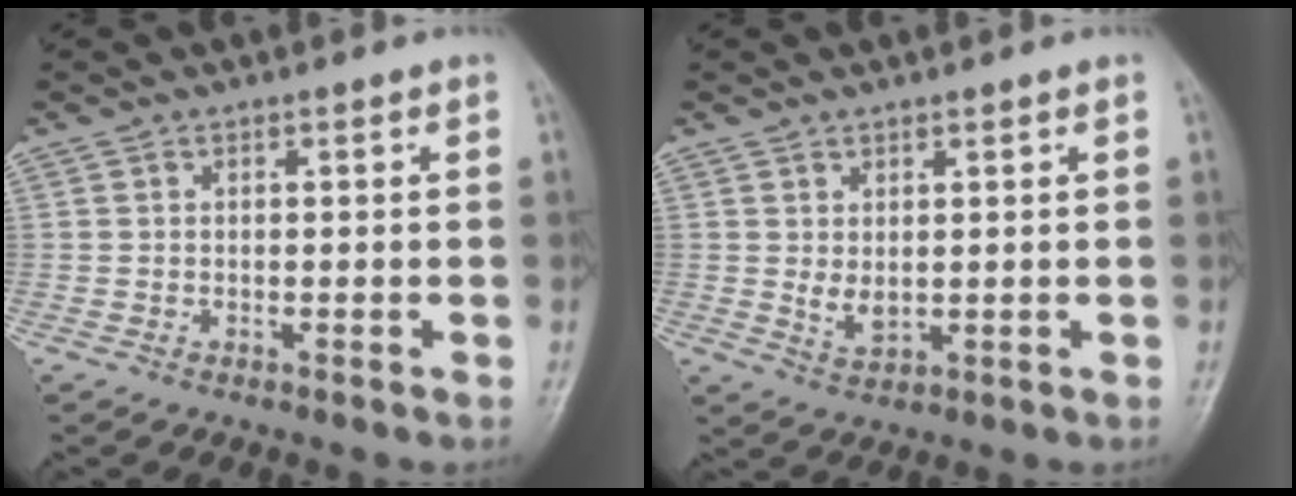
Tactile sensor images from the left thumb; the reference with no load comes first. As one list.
[{"total": 3.3, "force": [0.8, 1.9, 2.6], "torque": [-0.040, -0.014, 0.022]}]